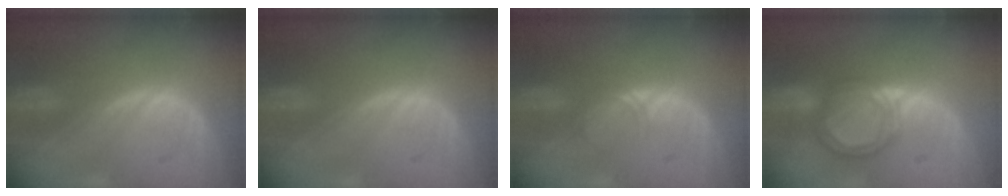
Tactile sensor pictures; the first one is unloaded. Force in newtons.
{"total": 0.0}
{"total": 1.7, "press": 1.7, "slide": 0.3}
{"total": 6.3, "press": 5.8, "slide": 2.3}